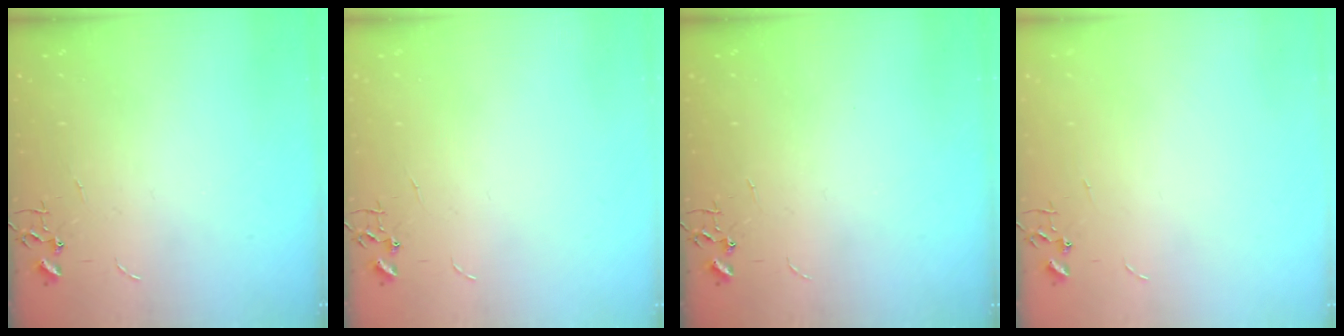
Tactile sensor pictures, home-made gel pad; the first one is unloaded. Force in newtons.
{"total": 0.0}
{"total": 0.0}
{"total": 0.0}